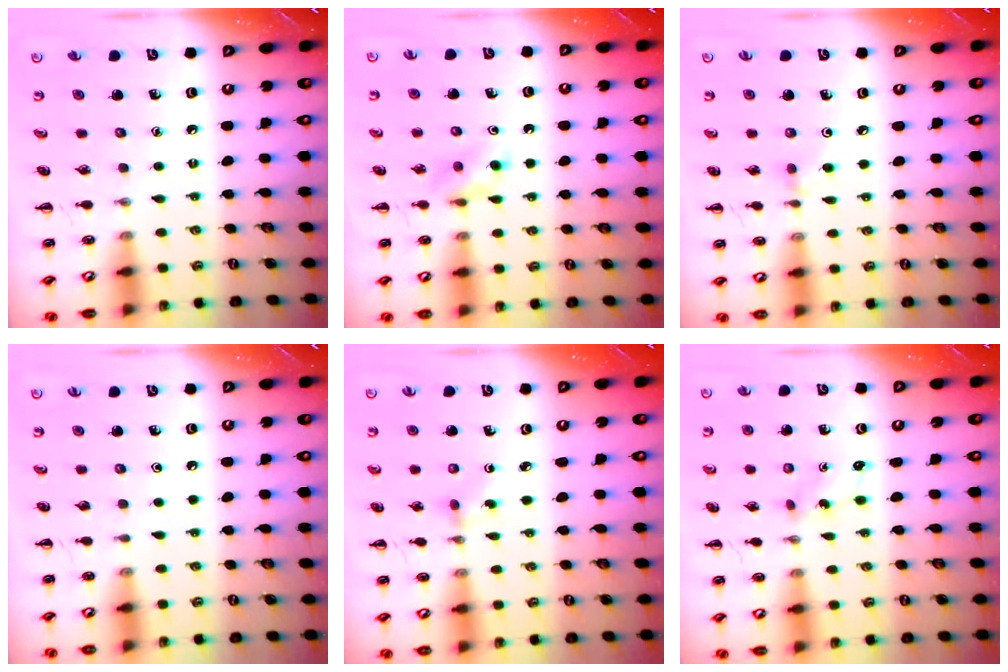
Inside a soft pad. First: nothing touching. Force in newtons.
{"total": 3.9, "press": 3.5, "slide": 1.6}
{"total": 4.4, "press": 4.2, "slide": 1.5}
{"total": 0.0}
{"total": 1.6, "press": 1.4, "slide": 0.8}
{"total": 1.7, "press": 1.6, "slide": 0.6}